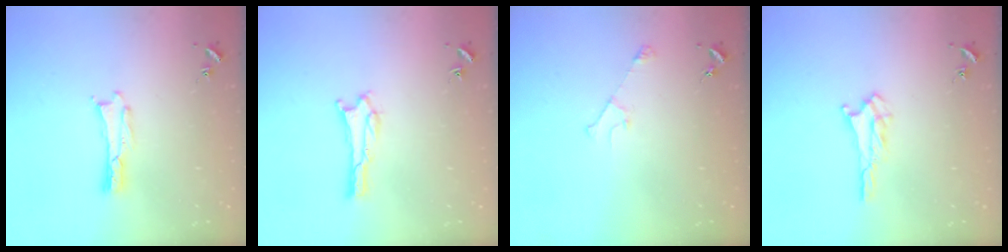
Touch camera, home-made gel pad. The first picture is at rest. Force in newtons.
{"total": 1.3, "press": 1.3, "slide": 0.4}
{"total": 2.9, "press": 2.9, "slide": 0.3}
{"total": 1.7, "press": 1.7, "slide": 0.2}